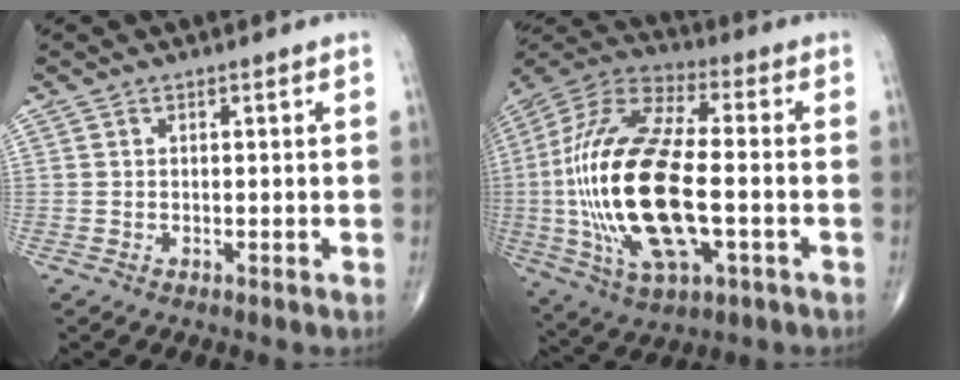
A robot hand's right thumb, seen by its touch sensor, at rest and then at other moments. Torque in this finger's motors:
{"motor_torque": [2.57, 2.43, 2.78, -0.01, 1.05]}